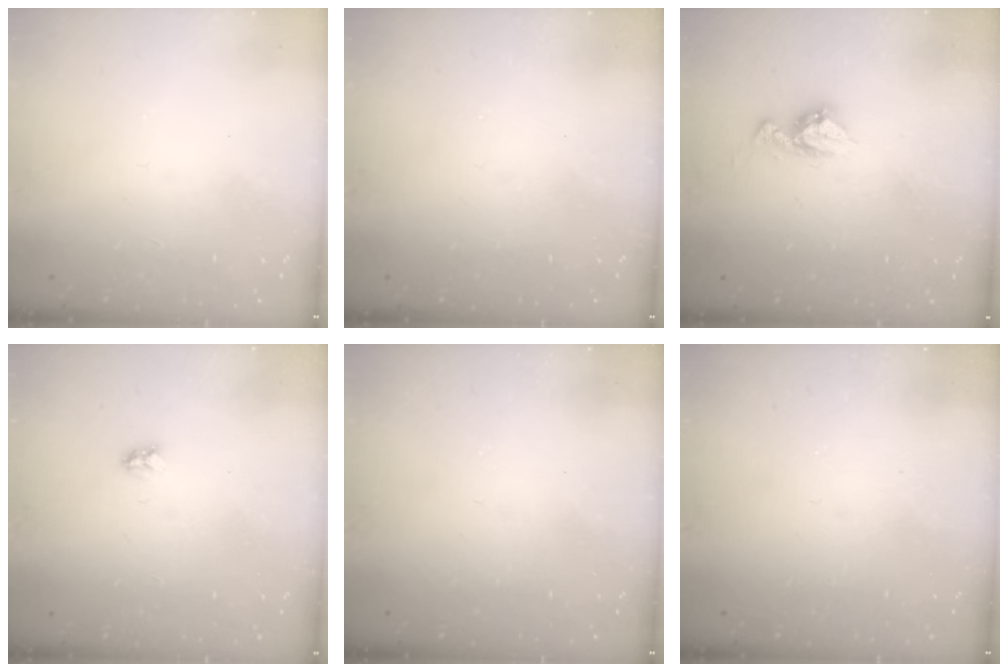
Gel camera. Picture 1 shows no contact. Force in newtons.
{"total": 0.0}
{"total": 8.7, "press": 8.6, "slide": 0.7}
{"total": 2.9, "press": 2.9, "slide": 0.3}
{"total": 0.0}
{"total": 0.0}